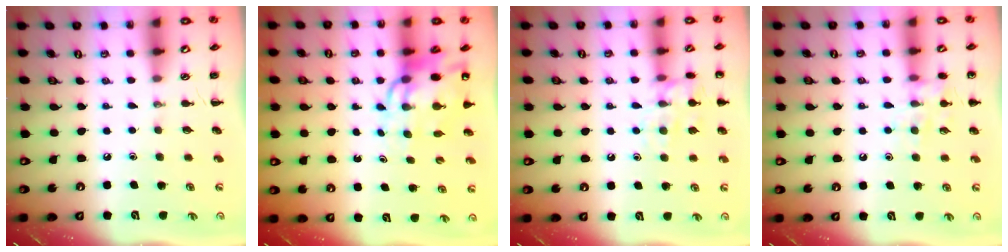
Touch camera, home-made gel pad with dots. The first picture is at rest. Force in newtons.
{"total": 11.7, "press": 11.2, "slide": 3.6}
{"total": 11.7, "press": 11.7, "slide": 0.7}
{"total": 10.5, "press": 10.4, "slide": 1.6}